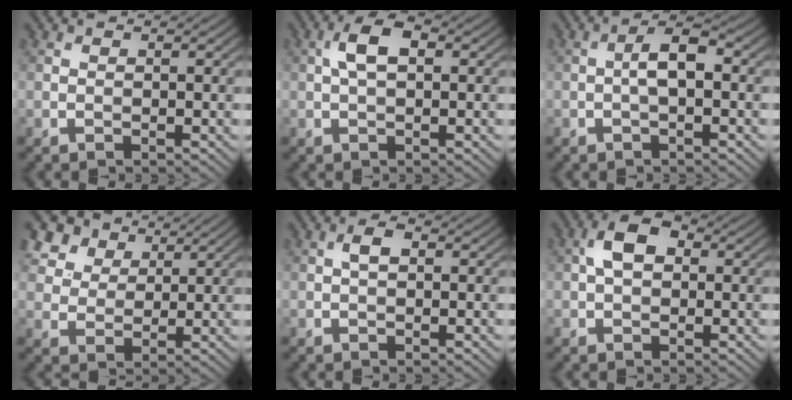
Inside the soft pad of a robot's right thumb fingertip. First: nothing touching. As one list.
[{"total": 4.1, "force": [0.7, 2.0, 3.5], "torque": [-0.076, 0.010, 0.008]}, {"total": 3.4, "force": [-0.3, 1.1, 3.2], "torque": [-0.058, 0.012, -0.011]}, {"total": 8.1, "force": [5.3, 5.1, 3.5], "torque": [-0.109, 0.001, 0.103]}, {"total": 1.8, "force": [0.2, 0.9, 1.6], "torque": [-0.030, 0.007, -0.001]}, {"total": 4.6, "force": [0.7, 2.9, 3.5], "torque": [-0.066, 0.010, 0.005]}]